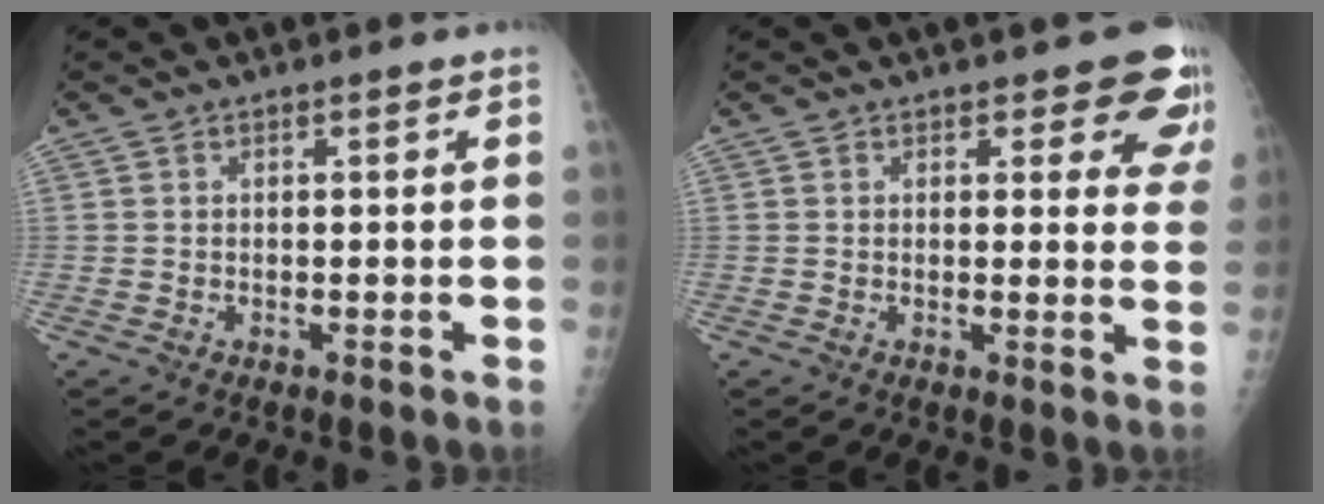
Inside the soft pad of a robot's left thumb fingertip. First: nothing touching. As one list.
[{"total": 8.2, "force": [6.5, 3.5, 3.6], "torque": [0.008, -0.034, 0.053]}]